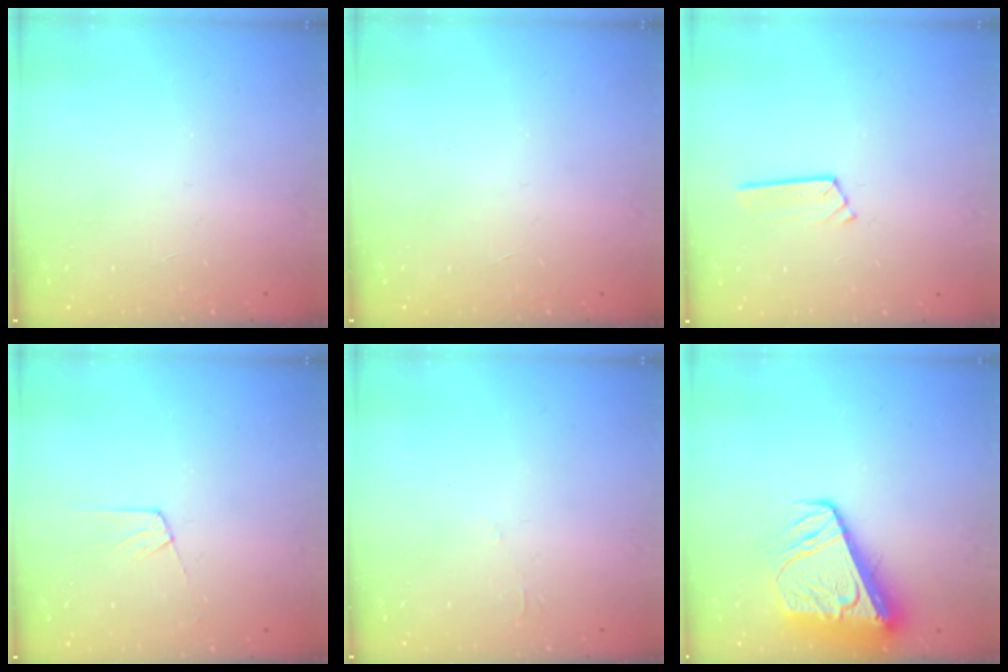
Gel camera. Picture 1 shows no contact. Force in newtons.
{"total": 0.0}
{"total": 2.4, "press": 2.4, "slide": 0.2}
{"total": 6.0, "press": 6.0, "slide": 0.6}
{"total": 2.3, "press": 2.3, "slide": 0.4}
{"total": 11.9, "press": 11.8, "slide": 1.3}